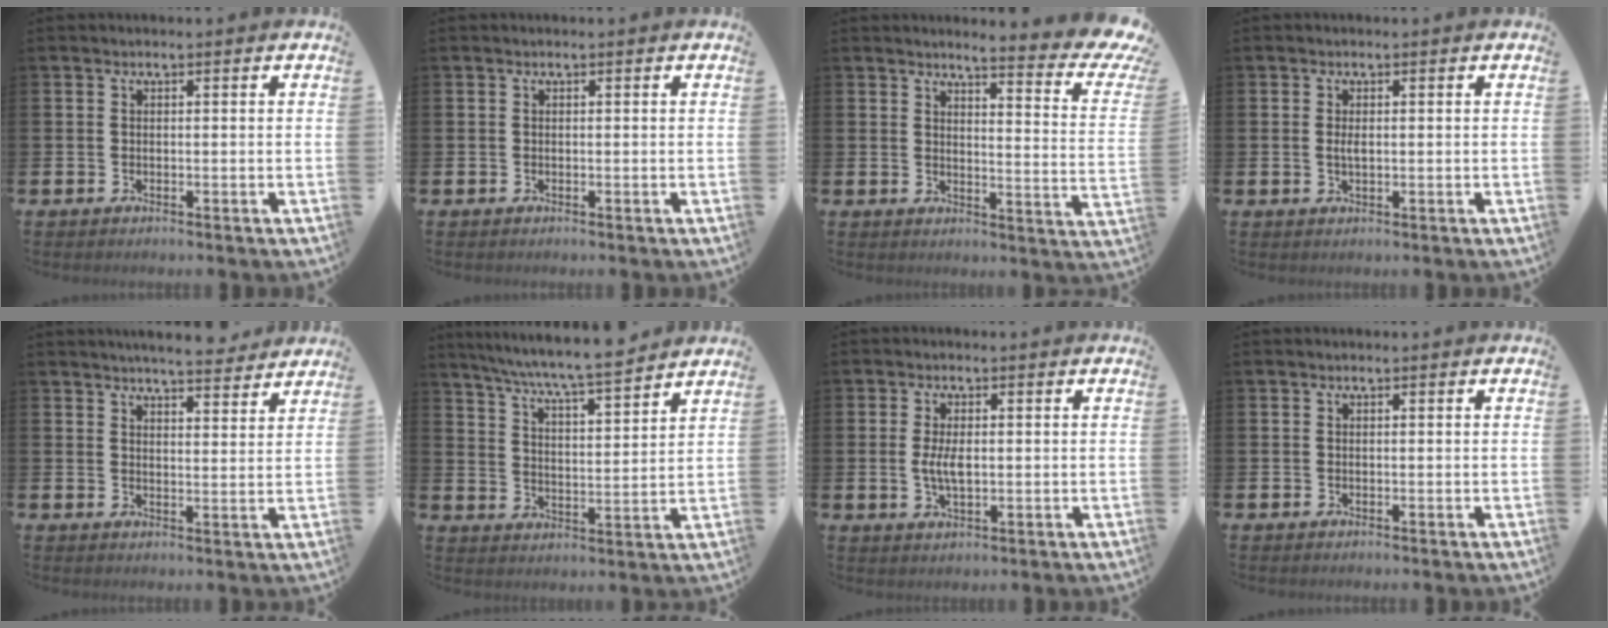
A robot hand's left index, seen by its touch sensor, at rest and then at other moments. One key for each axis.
{"total": 0.0}
{"total": 4.3, "fx": 3.8, "fy": 0.1, "fz": 1.9, "tx": -0.030, "ty": -0.049, "tz": 0.052}
{"total": 1.3, "fx": 0.2, "fy": 0.5, "fz": 1.2, "tx": -0.024, "ty": 0.004, "tz": 0.001}
{"total": 5.3, "fx": 5.2, "fy": 0.2, "fz": 0.9, "tx": -0.020, "ty": -0.028, "tz": 0.091}
{"total": 7.3, "fx": 6.9, "fy": -0.2, "fz": 2.3, "tx": -0.072, "ty": -0.048, "tz": 0.120}
{"total": 3.6, "fx": 0.2, "fy": 1.6, "fz": 3.2, "tx": -0.061, "ty": -0.001, "tz": -0.003}
{"total": 0.0}